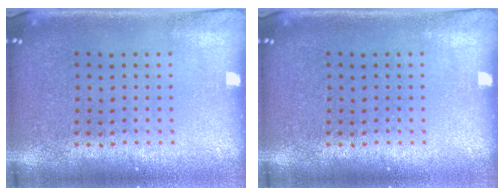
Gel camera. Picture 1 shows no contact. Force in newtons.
{"total": 0.0}